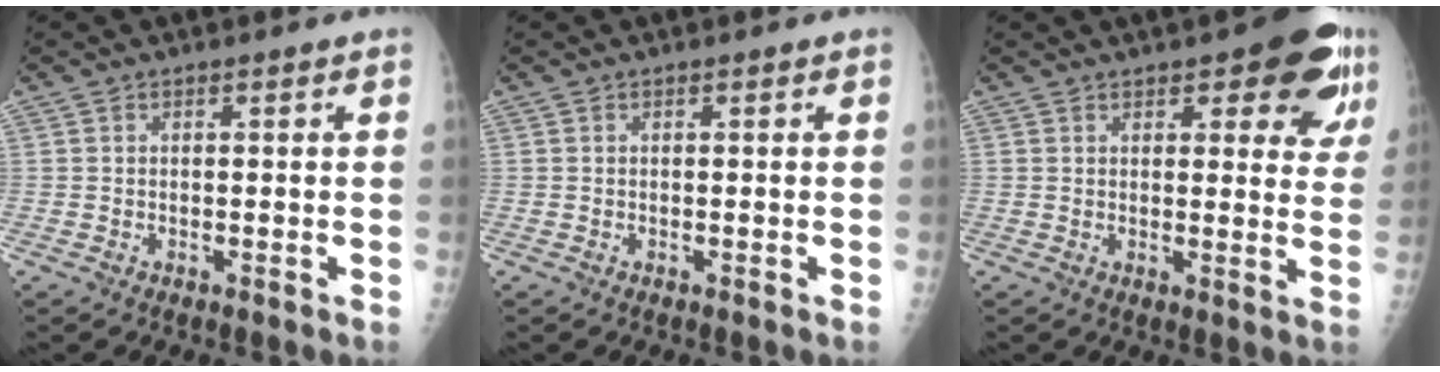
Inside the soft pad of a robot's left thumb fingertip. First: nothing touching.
{"total": 0.0}
{"total": 15.9, "force": [9.2, 5.3, 11.8], "torque": [-0.111, -0.043, 0.110]}